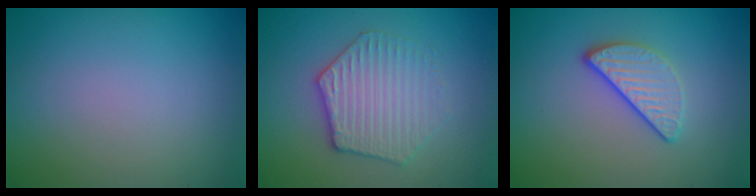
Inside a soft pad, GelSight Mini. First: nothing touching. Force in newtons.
{"total": 3.4, "press": 3.3, "slide": 0.5}
{"total": 2.9, "press": 2.4, "slide": 1.6}